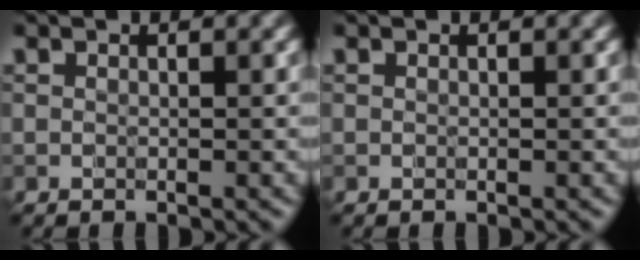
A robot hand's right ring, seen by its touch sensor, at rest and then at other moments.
{"total": 0.0}